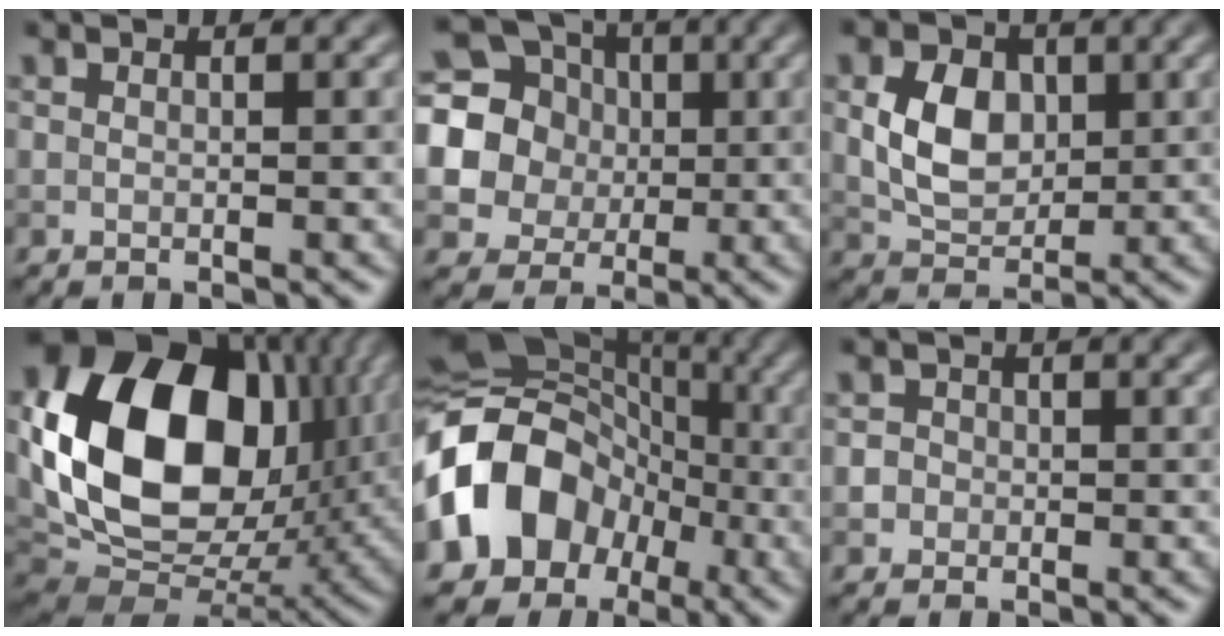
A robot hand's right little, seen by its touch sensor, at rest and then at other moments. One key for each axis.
{"total": 12.1, "fx": 1.5, "fy": 11.1, "fz": 4.4, "tx": -0.142, "ty": 0.036, "tz": 0.011}
{"total": 5.3, "fx": 0.7, "fy": 3.9, "fz": 3.6, "tx": -0.073, "ty": -0.001, "tz": 0.013}
{"total": 16.3, "fx": 3.1, "fy": 11.4, "fz": 11.2, "tx": -0.219, "ty": -0.009, "tz": 0.056}
{"total": 12.6, "fx": -3.7, "fy": 10.1, "fz": 6.6, "tx": -0.126, "ty": -0.001, "tz": -0.081}
{"total": 2.1, "fx": 0.2, "fy": 1.9, "fz": 0.8, "tx": 0.006, "ty": 0.012, "tz": -0.011}